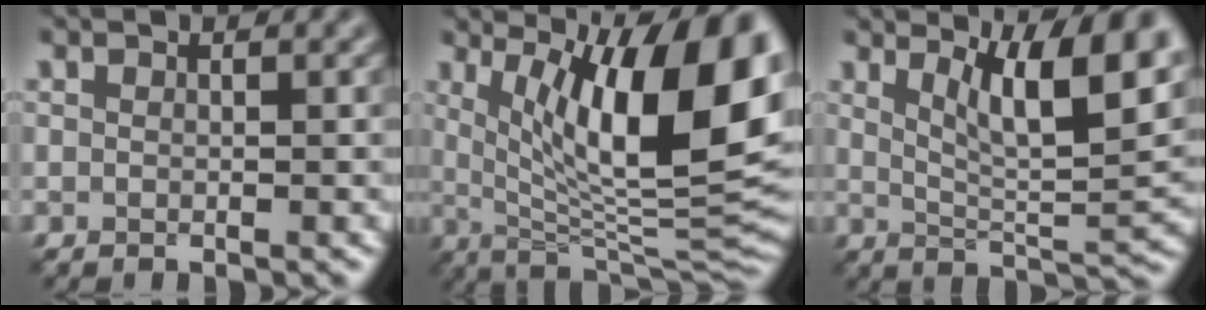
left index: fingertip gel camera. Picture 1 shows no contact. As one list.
[{"total": 15.4, "force": [4.2, 4.7, 14.0], "torque": [-0.186, -0.008, 0.072]}, {"total": 9.7, "force": [4.5, 2.7, 8.2], "torque": [-0.115, -0.003, 0.075]}]